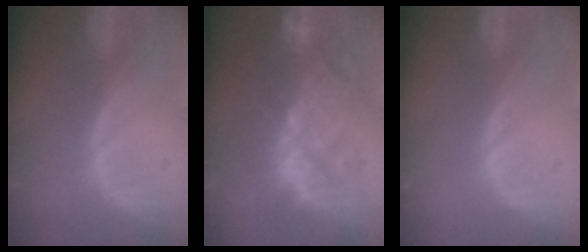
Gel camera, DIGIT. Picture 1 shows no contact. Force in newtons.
{"total": 10.3, "press": 9.8, "slide": 3.2}
{"total": 0.0}